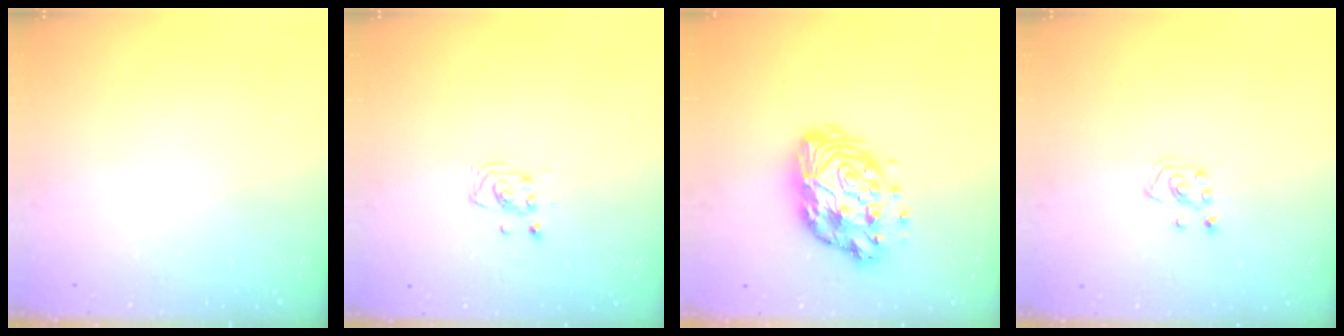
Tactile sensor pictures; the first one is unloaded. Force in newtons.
{"total": 3.6, "press": 3.6, "slide": 0.3}
{"total": 14.6, "press": 14.5, "slide": 1.1}
{"total": 4.7, "press": 4.7, "slide": 0.5}